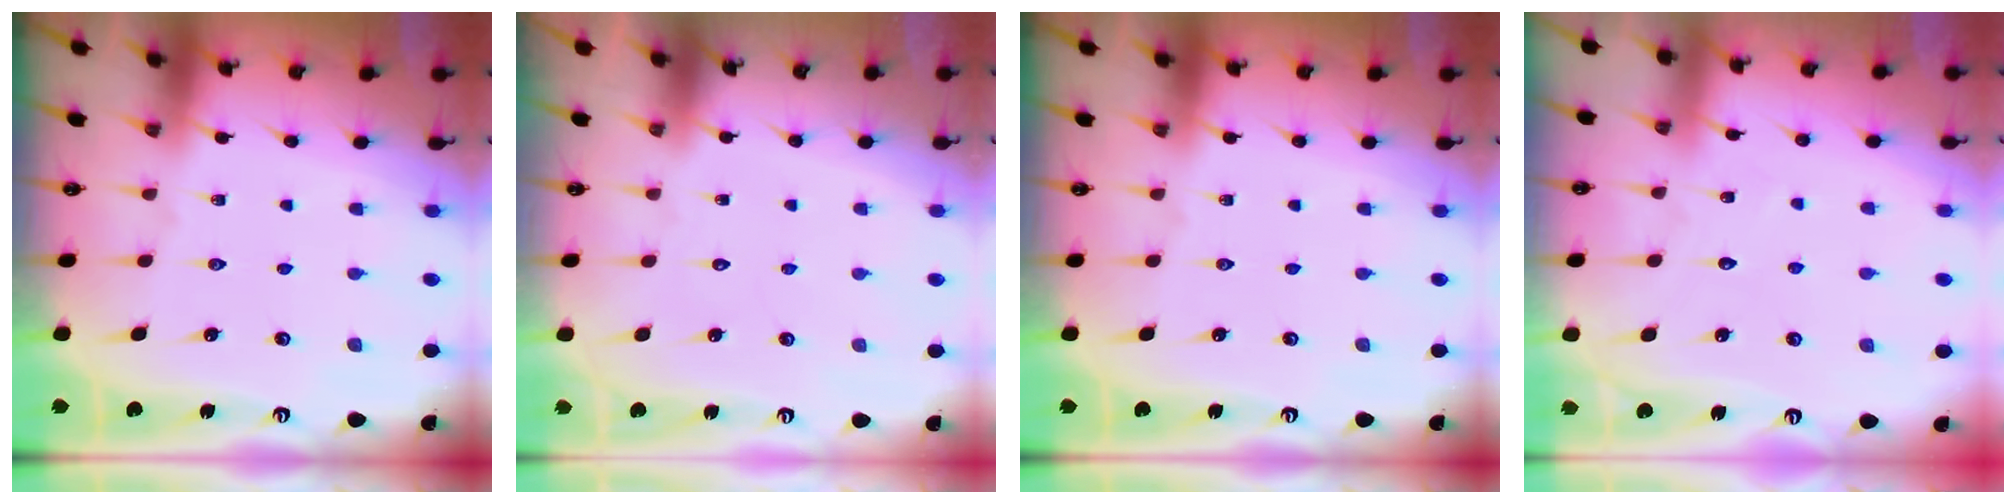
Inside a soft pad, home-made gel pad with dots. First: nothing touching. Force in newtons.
{"total": 1.7, "press": 1.7, "slide": 0.1}
{"total": 0.0}
{"total": 3.4, "press": 3.4, "slide": 0.1}